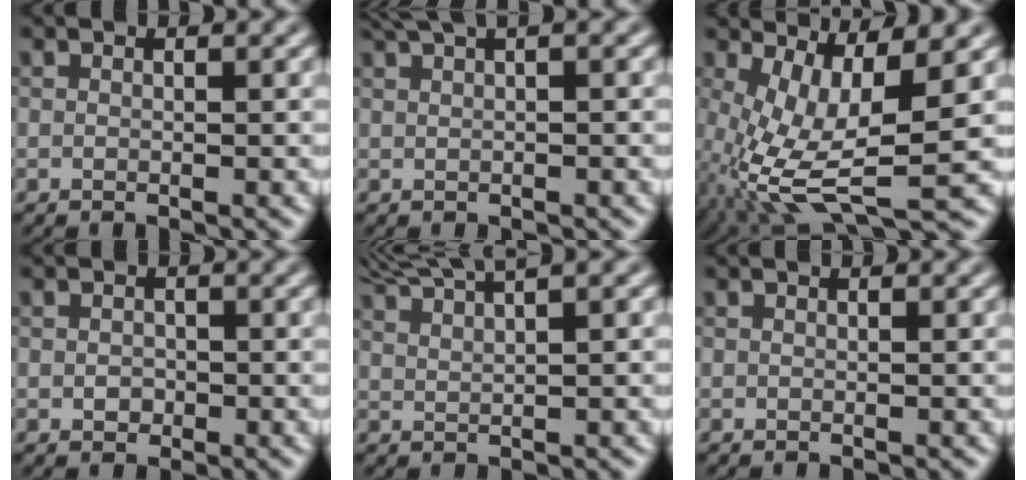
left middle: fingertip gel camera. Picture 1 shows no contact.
{"total": 4.0, "force": [2.4, 1.1, 3.0], "torque": [-0.043, 0.016, 0.037]}
{"total": 8.6, "force": [-1.3, 3.0, 8.0], "torque": [-0.177, -0.007, -0.022]}
{"total": 1.0, "force": [-0.2, 0.9, 0.5], "torque": [-0.008, -0.004, -0.005]}
{"total": 5.1, "force": [4.3, 0.6, 2.8], "torque": [-0.048, 0.017, 0.062]}
{"total": 0.0}